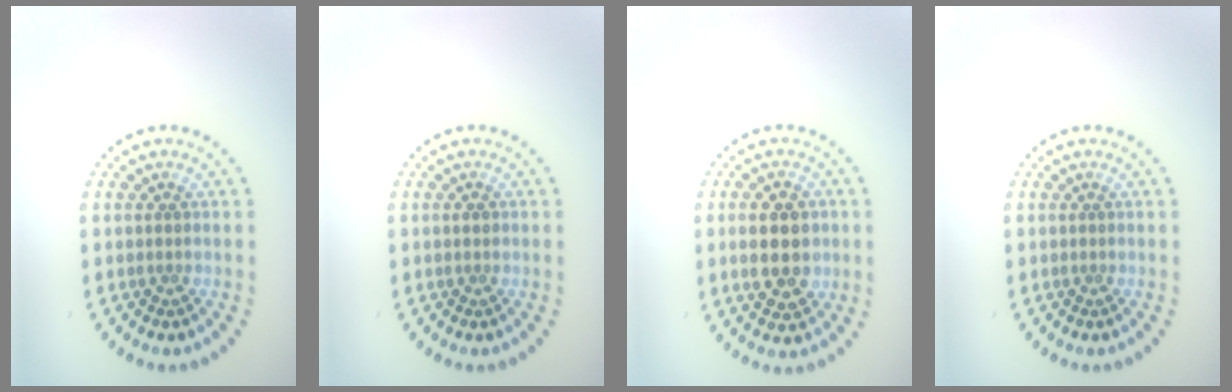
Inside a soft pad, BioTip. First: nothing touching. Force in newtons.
{"total": 0.7, "press": 0.7, "slide": 0.1}
{"total": 5.2, "press": 5.2, "slide": 0.2}
{"total": 0.0}